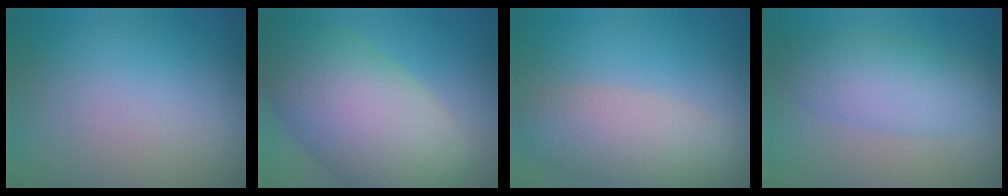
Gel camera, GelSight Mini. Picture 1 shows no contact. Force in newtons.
{"total": 10.4, "press": 10.4, "slide": 0.6}
{"total": 4.2, "press": 4.2, "slide": 0.3}
{"total": 4.0, "press": 4.0, "slide": 0.2}